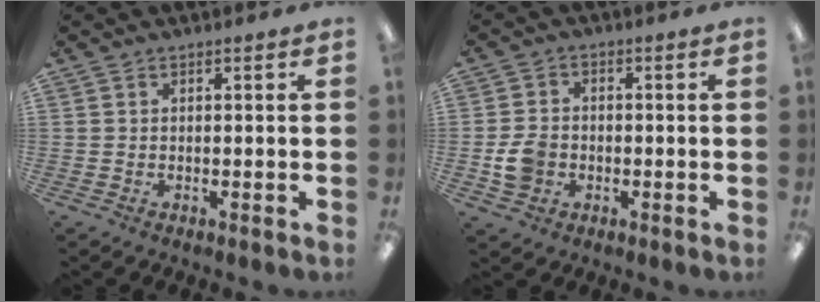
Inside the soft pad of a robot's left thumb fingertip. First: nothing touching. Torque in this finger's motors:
{"motor_torque": [-0.24, 0.44, 0.25, -0.21, 0.05]}